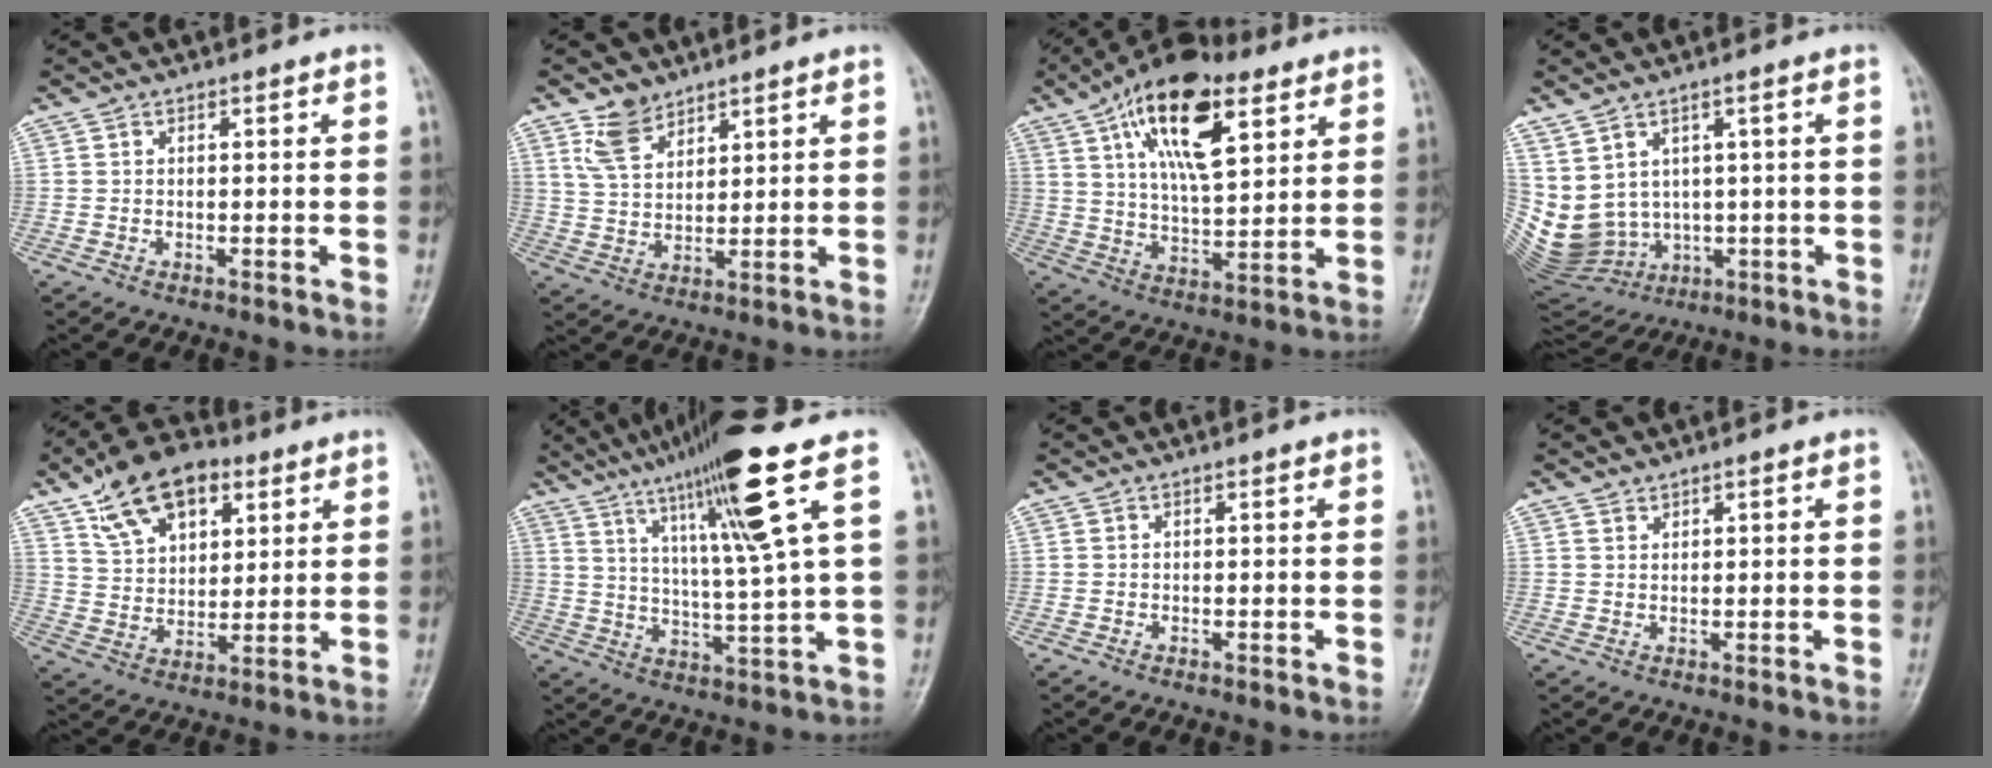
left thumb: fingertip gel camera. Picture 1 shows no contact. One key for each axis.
{"total": 6.2, "fx": 4.3, "fy": 3.4, "fz": 2.8, "tx": -0.040, "ty": -0.028, "tz": 0.094}
{"total": 19.0, "fx": 9.0, "fy": 8.1, "fz": 14.6, "tx": -0.226, "ty": -0.022, "tz": 0.155}
{"total": 17.2, "fx": 0.8, "fy": 13.5, "fz": 10.7, "tx": -0.246, "ty": 0.007, "tz": 0.054}
{"total": 15.2, "fx": 8.0, "fy": 8.9, "fz": 9.4, "tx": -0.124, "ty": -0.016, "tz": 0.141}
{"total": 17.0, "fx": 8.2, "fy": -0.1, "fz": 14.9, "tx": -0.249, "ty": -0.024, "tz": 0.140}
{"total": 0.0}
{"total": 1.0, "fx": 0.8, "fy": 0.5, "fz": 0.2, "tx": 0.004, "ty": -0.004, "tz": 0.015}